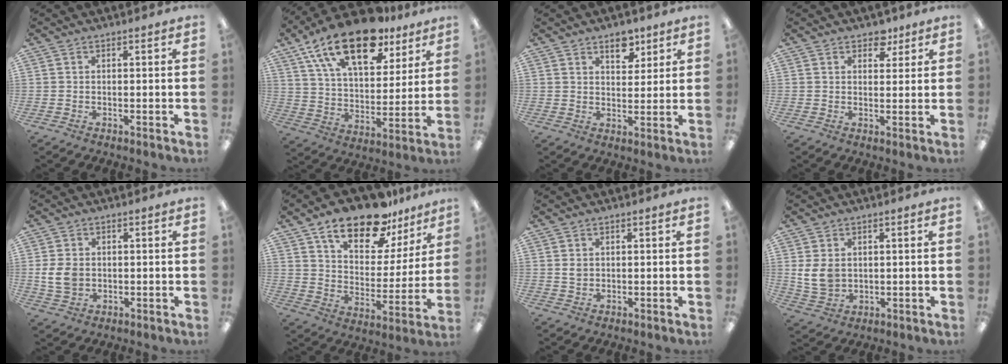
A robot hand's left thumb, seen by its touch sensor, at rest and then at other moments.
{"total": 22.1, "force": [14.5, 10.1, 13.2], "torque": [-0.223, -0.073, 0.254]}
{"total": 6.5, "force": [4.5, 3.6, 3.1], "torque": [-0.015, -0.026, 0.073]}
{"total": 4.7, "force": [3.3, 3.0, 1.6], "torque": [-0.008, -0.012, 0.056]}
{"total": 6.1, "force": [-0.1, 4.8, 3.8], "torque": [-0.091, 0.006, -0.001]}
{"total": 18.7, "force": [13.8, 8.4, 9.6], "torque": [-0.151, -0.083, 0.237]}
{"total": 1.7, "force": [0.5, 1.4, 0.9], "torque": [-0.020, 0.003, 0.009]}
{"total": 6.7, "force": [1.4, 5.2, 4.0], "torque": [-0.106, 0.002, 0.025]}